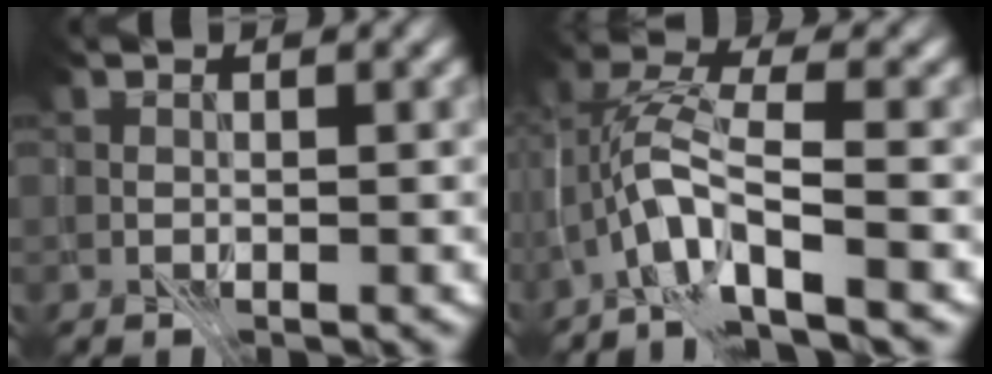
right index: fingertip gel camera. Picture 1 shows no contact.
{"total": 6.2, "force": [-2.4, 1.9, 5.5], "torque": [-0.108, 0.014, -0.052]}